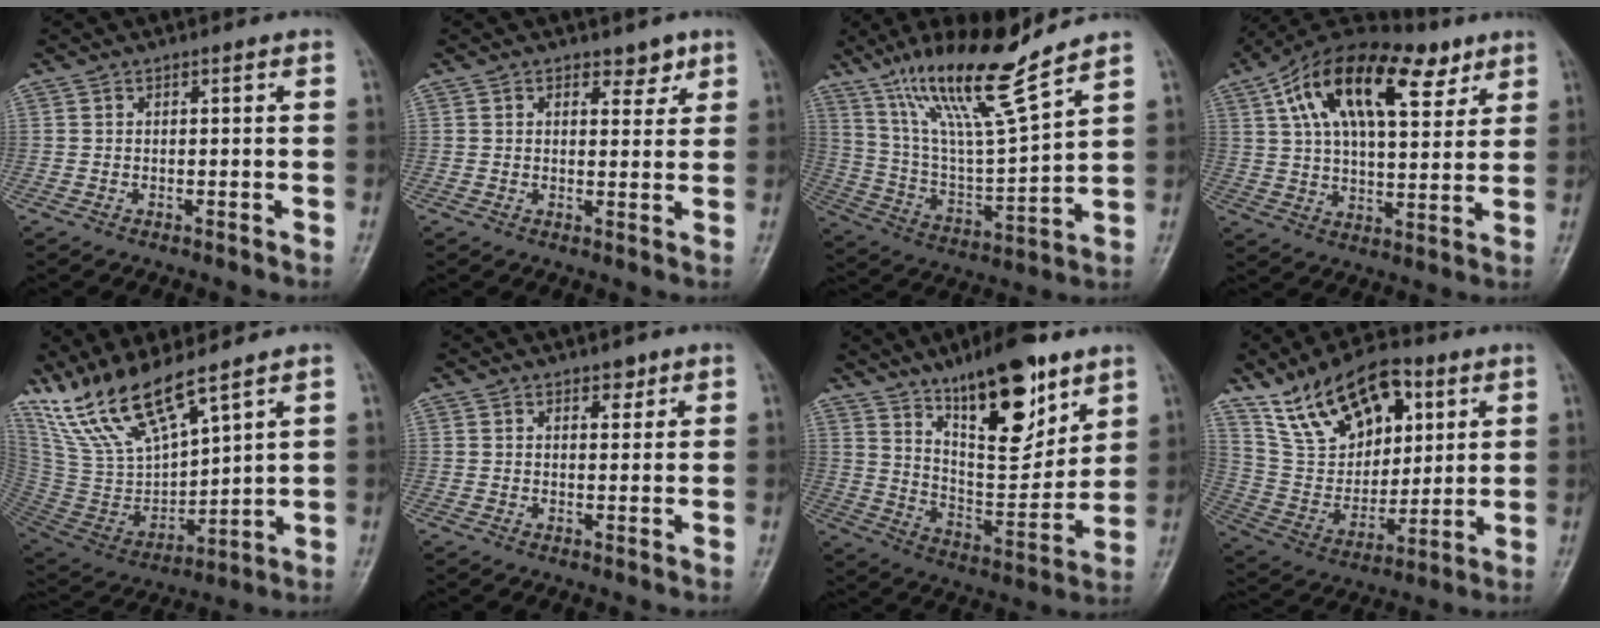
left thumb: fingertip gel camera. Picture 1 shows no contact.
{"total": 3.2, "force": [2.1, 1.9, 1.4], "torque": [0.003, -0.012, 0.029]}
{"total": 17.8, "force": [12.8, 1.6, 12.3], "torque": [-0.208, -0.066, 0.243]}
{"total": 22.7, "force": [10.6, 10.9, 16.8], "torque": [-0.265, 0.001, 0.177]}
{"total": 16.3, "force": [12.7, 4.2, 9.3], "torque": [-0.161, -0.061, 0.269]}
{"total": 2.1, "force": [1.5, 1.2, 1.0], "torque": [0.002, -0.008, 0.019]}
{"total": 20.0, "force": [12.2, 7.5, 14.0], "torque": [-0.174, -0.071, 0.210]}
{"total": 19.5, "force": [10.1, 11.4, 12.2], "torque": [-0.158, -0.035, 0.190]}